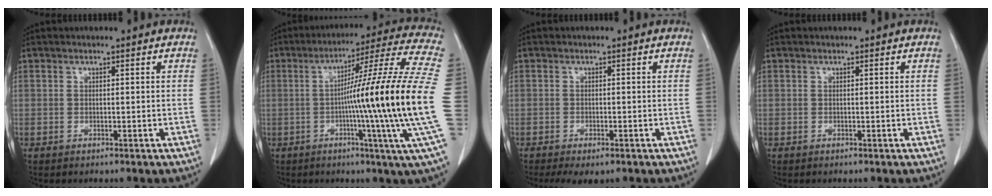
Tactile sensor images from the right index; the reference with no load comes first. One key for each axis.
{"total": 21.8, "fx": -2.6, "fy": -3.2, "fz": 21.4, "tx": -0.282, "ty": -0.006, "tz": -0.064}
{"total": 3.6, "fx": -2.4, "fy": 1.2, "fz": 2.4, "tx": -0.040, "ty": -0.009, "tz": -0.034}
{"total": 0.0}